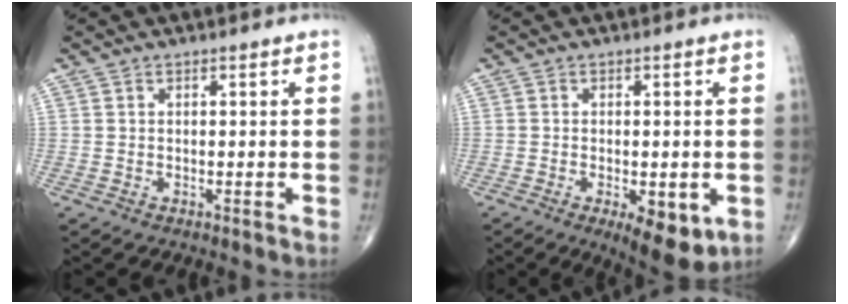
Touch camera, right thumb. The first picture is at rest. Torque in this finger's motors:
{"motor_torque": [0.14, 0.36, 0.18, -0.10, 0.05]}